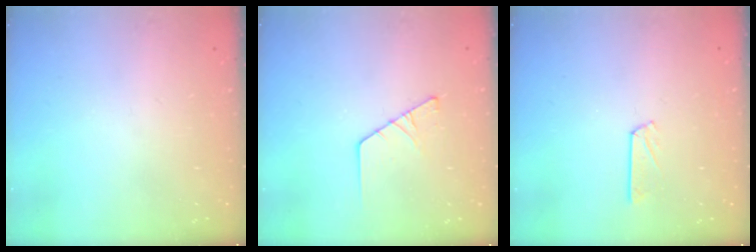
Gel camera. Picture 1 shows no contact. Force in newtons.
{"total": 2.5, "press": 2.5, "slide": 0.3}
{"total": 3.6, "press": 3.6, "slide": 0.3}